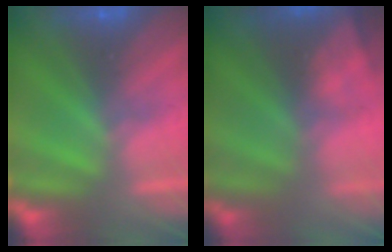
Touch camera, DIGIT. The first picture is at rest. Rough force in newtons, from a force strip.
{"total": 8.5}